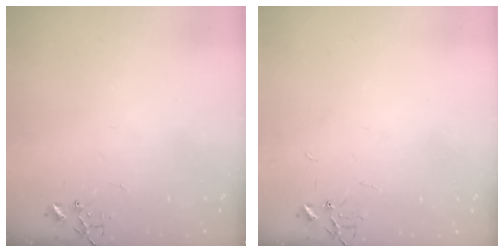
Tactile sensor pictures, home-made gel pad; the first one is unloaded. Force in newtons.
{"total": 2.4, "press": 2.4, "slide": 0.3}